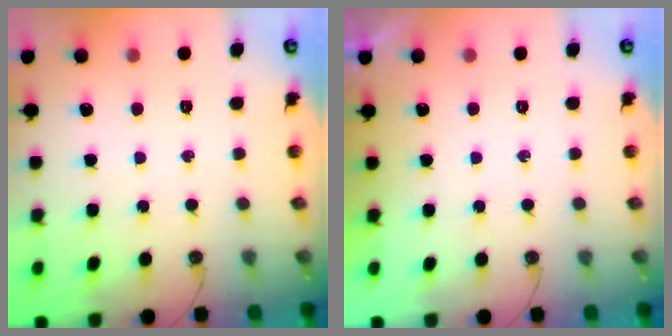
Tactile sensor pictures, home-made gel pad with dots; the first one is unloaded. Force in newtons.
{"total": 0.0}